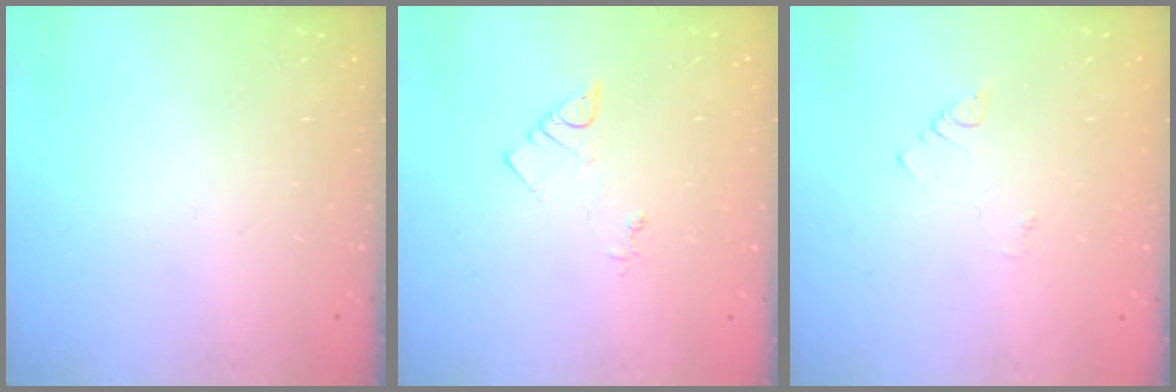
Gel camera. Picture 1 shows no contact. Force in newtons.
{"total": 3.1, "press": 3.0, "slide": 0.4}
{"total": 1.1, "press": 1.1, "slide": 0.3}